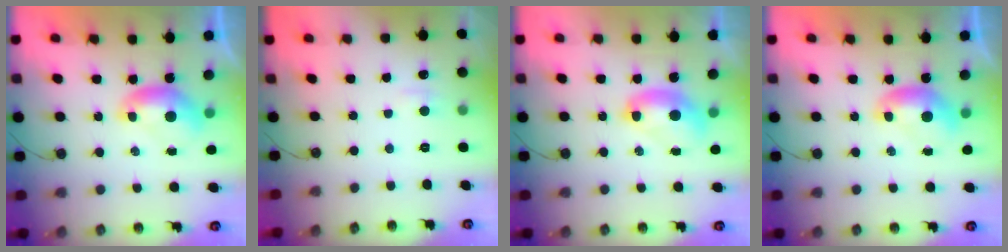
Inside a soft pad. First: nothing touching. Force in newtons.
{"total": 2.3, "press": 2.3, "slide": 0.4}
{"total": 2.7, "press": 2.7, "slide": 0.1}
{"total": 0.0}